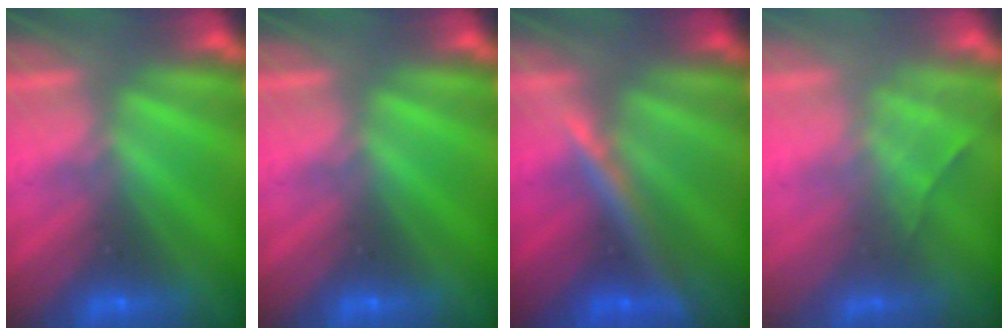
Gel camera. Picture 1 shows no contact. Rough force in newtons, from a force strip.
{"total": 0.0}
{"total": 2.4}
{"total": 2.3}